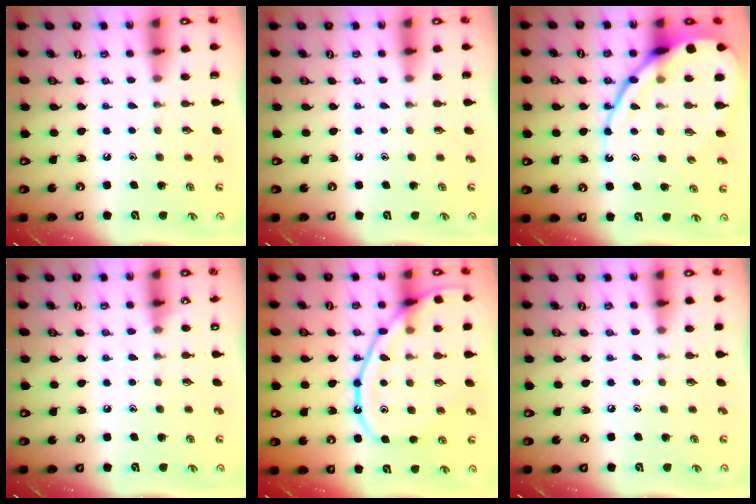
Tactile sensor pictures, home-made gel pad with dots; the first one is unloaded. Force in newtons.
{"total": 0.0}
{"total": 15.3, "press": 15.2, "slide": 1.6}
{"total": 3.0, "press": 2.9, "slide": 0.4}
{"total": 16.0, "press": 15.9, "slide": 1.4}
{"total": 2.5, "press": 2.5, "slide": 0.4}